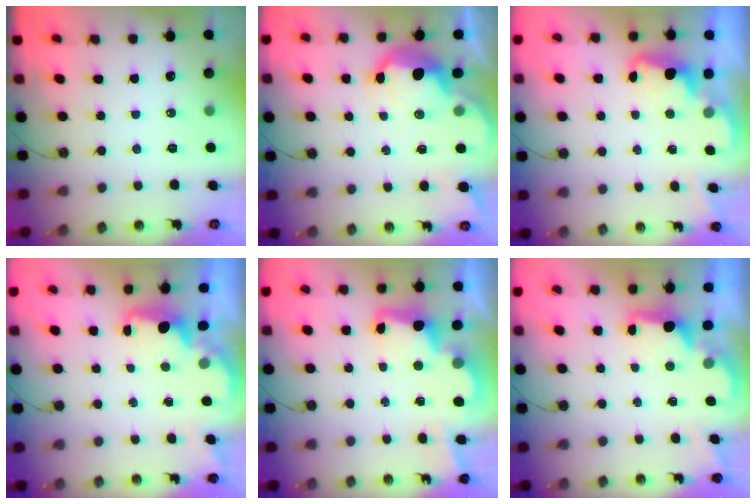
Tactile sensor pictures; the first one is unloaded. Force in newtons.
{"total": 8.7, "press": 8.7, "slide": 0.9}
{"total": 2.3, "press": 2.2, "slide": 0.7}
{"total": 2.1, "press": 2.0, "slide": 0.8}
{"total": 4.8, "press": 4.7, "slide": 0.5}
{"total": 1.9, "press": 1.7, "slide": 0.8}